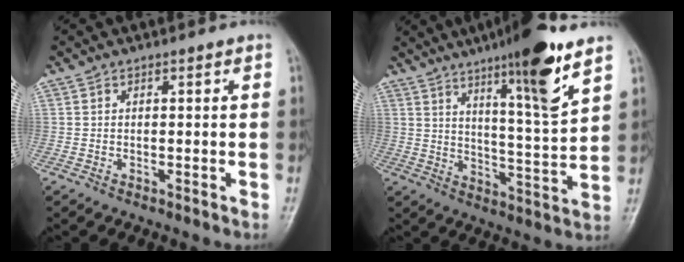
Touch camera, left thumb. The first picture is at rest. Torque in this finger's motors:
{"motor_torque": [1.95, 0.55, 1.79, -0.98, 0.45]}